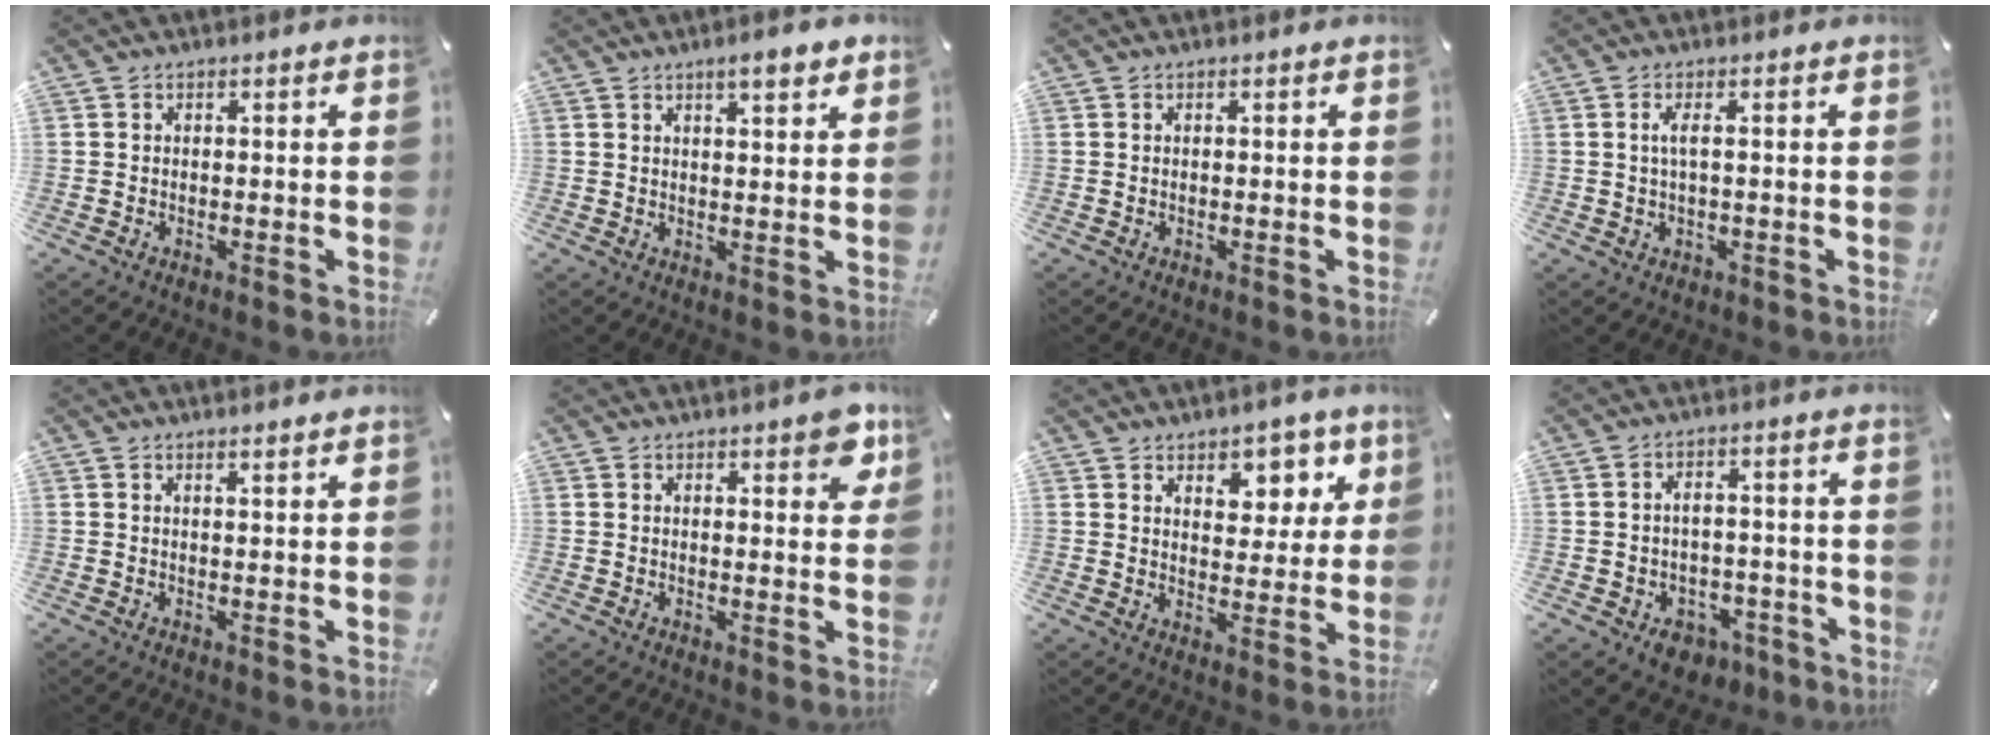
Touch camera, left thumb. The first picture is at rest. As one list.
[{"total": 4.7, "force": [3.3, 1.4, 3.1], "torque": [-0.043, -0.013, 0.052]}, {"total": 0.0}, {"total": 3.2, "force": [0.5, 1.2, 3.0], "torque": [-0.066, 0.002, 0.004]}, {"total": 1.3, "force": [1.2, -0.1, 0.5], "torque": [-0.009, -0.003, 0.022]}, {"total": 5.2, "force": [3.3, 2.2, 3.4], "torque": [-0.034, -0.017, 0.052]}, {"total": 7.5, "force": [4.7, 5.5, 2.2], "torque": [0.001, -0.041, 0.077]}, {"total": 6.3, "force": [-2.3, 5.0, 3.1], "torque": [-0.036, 0.021, -0.037]}]